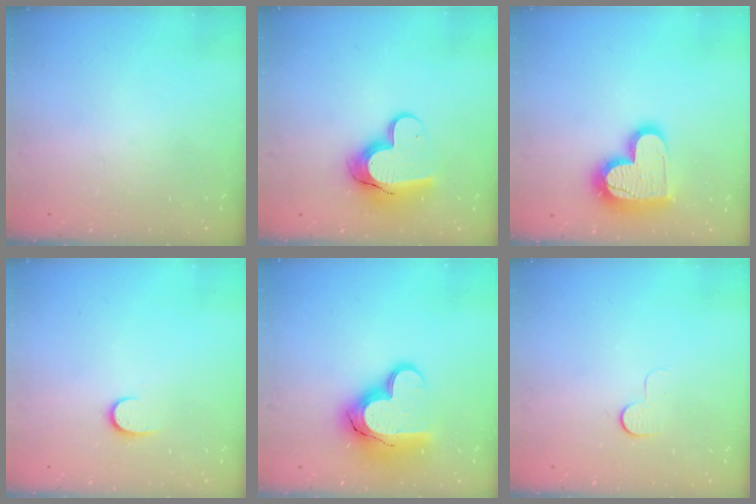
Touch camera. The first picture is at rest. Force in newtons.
{"total": 11.8, "press": 11.8, "slide": 1.0}
{"total": 17.0, "press": 16.9, "slide": 1.3}
{"total": 6.5, "press": 6.5, "slide": 0.7}
{"total": 16.9, "press": 16.9, "slide": 1.3}
{"total": 5.3, "press": 5.3, "slide": 0.5}